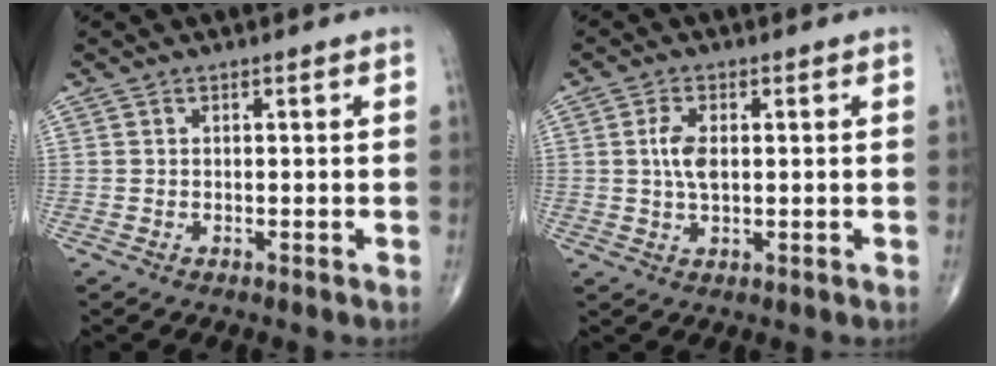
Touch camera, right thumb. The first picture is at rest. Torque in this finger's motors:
{"motor_torque": [0.62, 1.76, 0.75, 0.01, 0.08]}